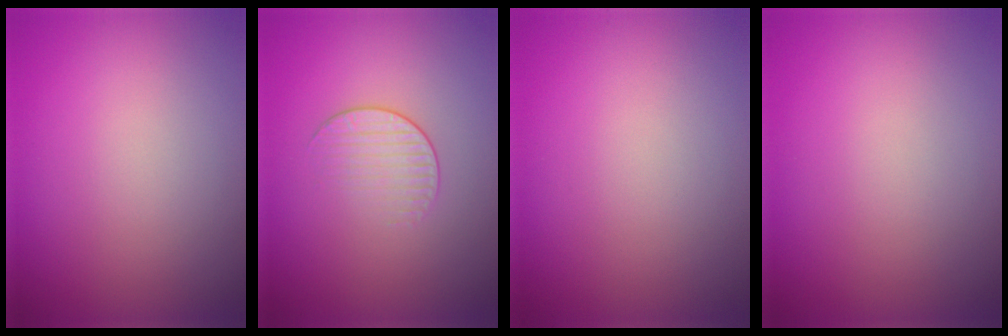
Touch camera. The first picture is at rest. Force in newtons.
{"total": 1.7, "press": 1.0, "slide": 1.4}
{"total": 0.0}
{"total": 0.0}